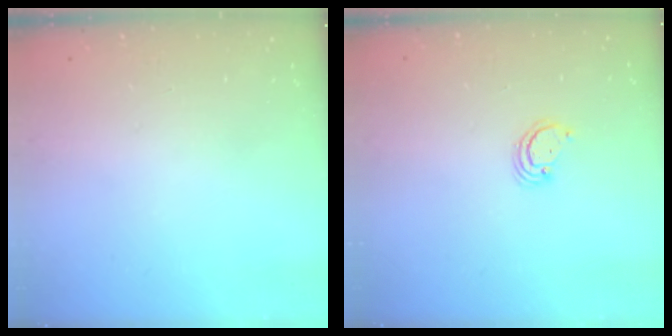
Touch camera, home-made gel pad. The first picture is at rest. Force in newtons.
{"total": 2.4, "press": 2.4, "slide": 0.2}